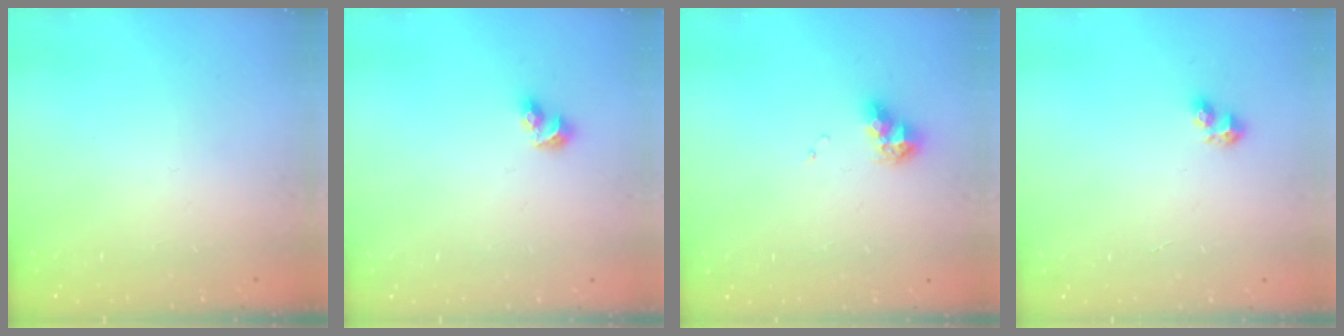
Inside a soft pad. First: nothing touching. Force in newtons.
{"total": 3.9, "press": 3.8, "slide": 0.5}
{"total": 7.8, "press": 7.8, "slide": 0.8}
{"total": 3.3, "press": 3.3, "slide": 0.7}